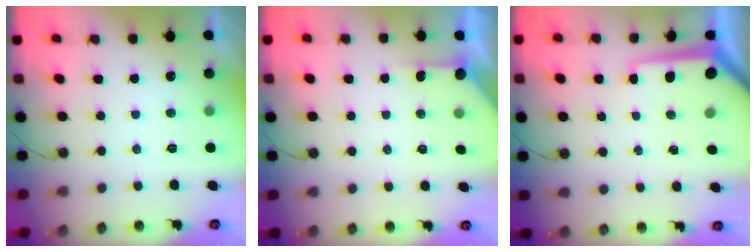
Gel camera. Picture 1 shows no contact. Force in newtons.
{"total": 1.9, "press": 1.9, "slide": 0.3}
{"total": 8.3, "press": 8.3, "slide": 0.7}